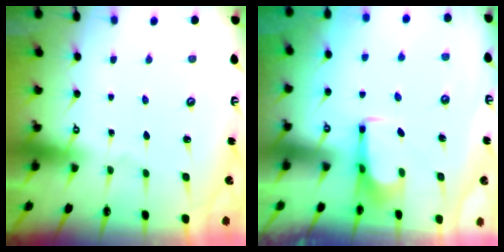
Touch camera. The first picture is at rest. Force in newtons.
{"total": 1.6, "press": 1.5, "slide": 0.4}